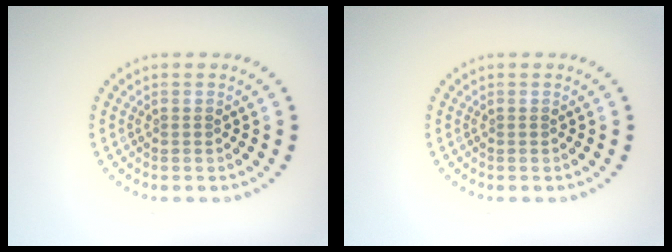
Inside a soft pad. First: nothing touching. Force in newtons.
{"total": 0.0}